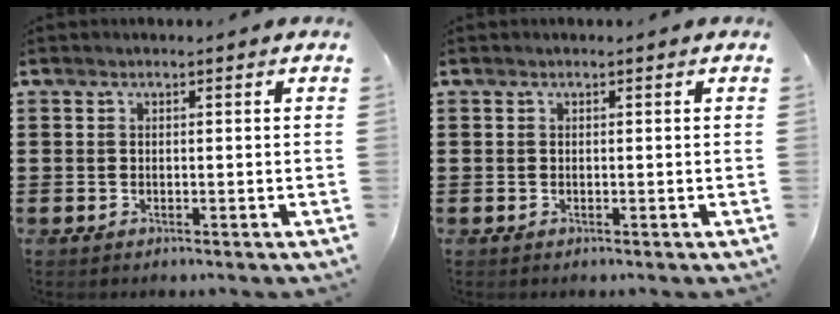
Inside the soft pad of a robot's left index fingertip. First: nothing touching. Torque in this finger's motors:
{"motor_torque": [0.00, 0.00, 0.00, 0.00]}